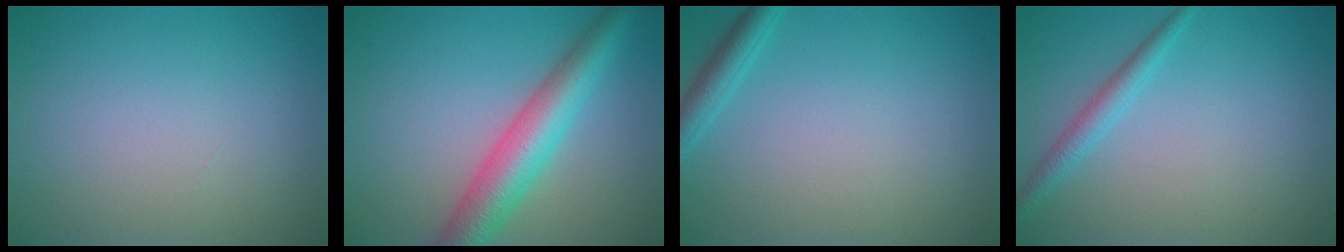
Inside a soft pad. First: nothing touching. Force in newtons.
{"total": 6.2, "press": 6.2, "slide": 0.1}
{"total": 2.0, "press": 2.0, "slide": 0.1}
{"total": 1.9, "press": 1.9, "slide": 0.1}